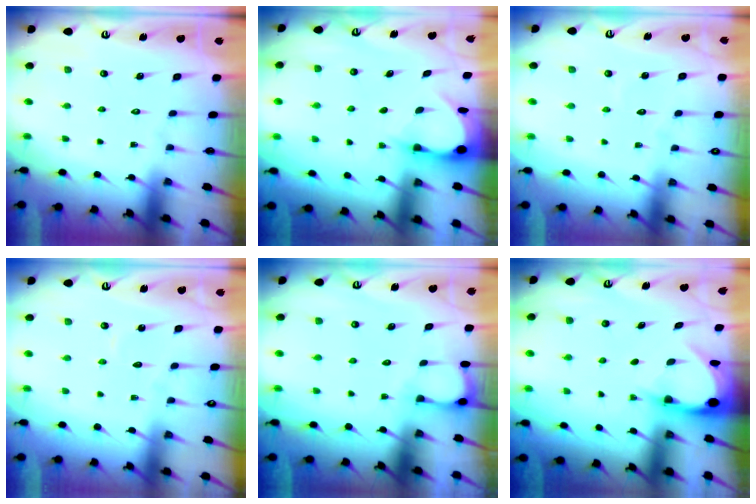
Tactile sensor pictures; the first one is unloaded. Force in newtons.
{"total": 3.3, "press": 3.3, "slide": 0.4}
{"total": 2.5, "press": 2.5, "slide": 0.2}
{"total": 3.4, "press": 3.4, "slide": 0.1}
{"total": 2.7, "press": 2.7, "slide": 0.3}
{"total": 4.2, "press": 4.2, "slide": 0.3}